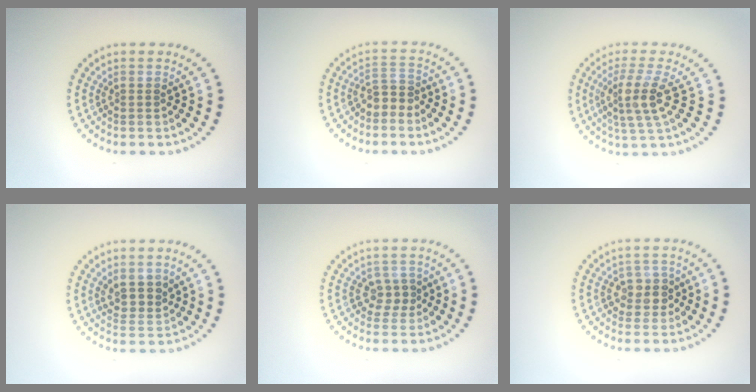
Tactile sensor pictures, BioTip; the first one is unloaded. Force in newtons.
{"total": 1.8, "press": 1.5, "slide": 1.0}
{"total": 3.6, "press": 2.9, "slide": 2.1}
{"total": 2.5, "press": 2.2, "slide": 1.1}
{"total": 2.0, "press": 1.8, "slide": 0.9}
{"total": 2.2, "press": 2.1, "slide": 0.7}